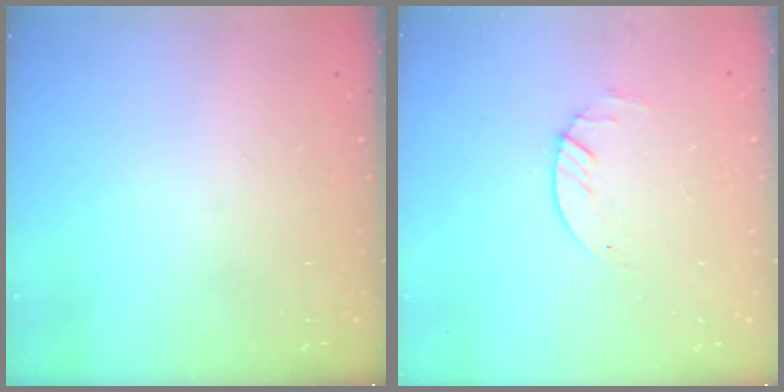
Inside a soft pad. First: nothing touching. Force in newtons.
{"total": 1.7, "press": 1.6, "slide": 0.2}